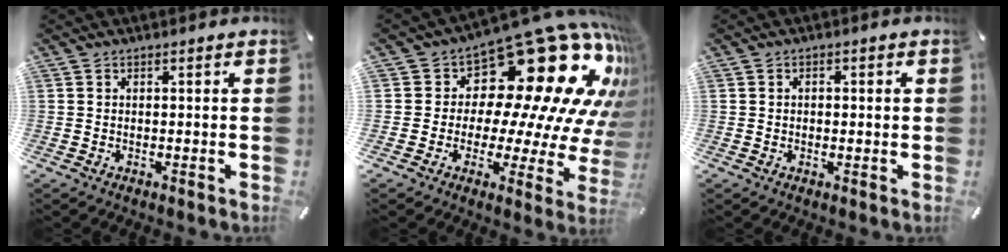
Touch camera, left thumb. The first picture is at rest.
{"total": 20.0, "force": [12.7, 9.9, 11.9], "torque": [-0.141, -0.142, 0.219]}
{"total": 1.3, "force": [-0.1, 0.9, 1.0], "torque": [-0.018, 0.005, -0.003]}